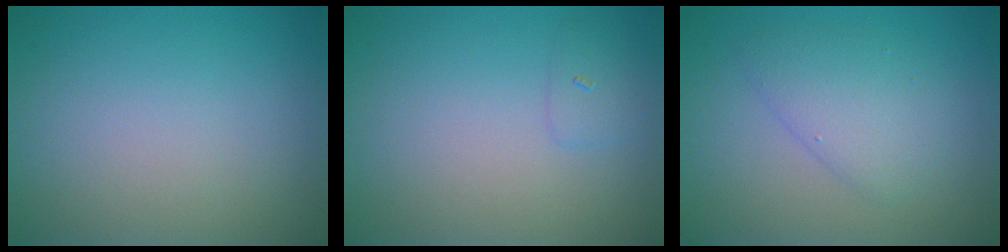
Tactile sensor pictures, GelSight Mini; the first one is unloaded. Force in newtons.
{"total": 1.1, "press": 1.1, "slide": 0.0}
{"total": 3.0, "press": 3.0, "slide": 0.3}